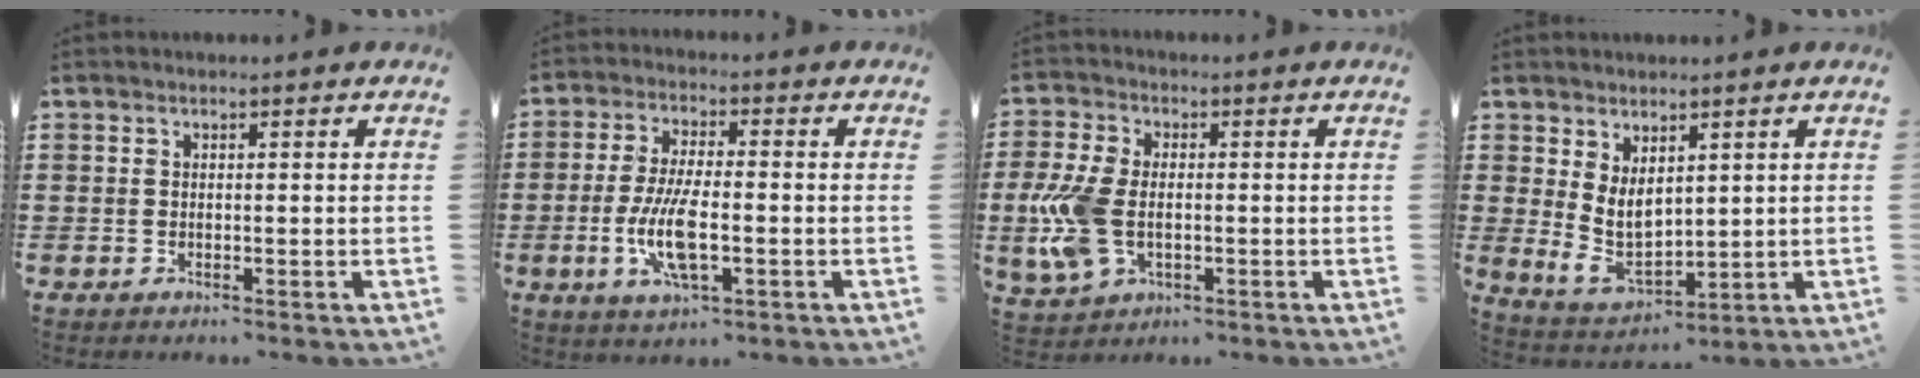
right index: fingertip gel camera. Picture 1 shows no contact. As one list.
[{"total": 8.9, "force": [-2.2, 2.9, 8.1], "torque": [-0.181, -0.014, -0.045]}, {"total": 8.6, "force": [-1.1, 5.1, 6.9], "torque": [-0.170, -0.002, -0.024]}, {"total": 5.5, "force": [1.8, 3.7, 3.7], "torque": [-0.083, -0.006, 0.031]}]